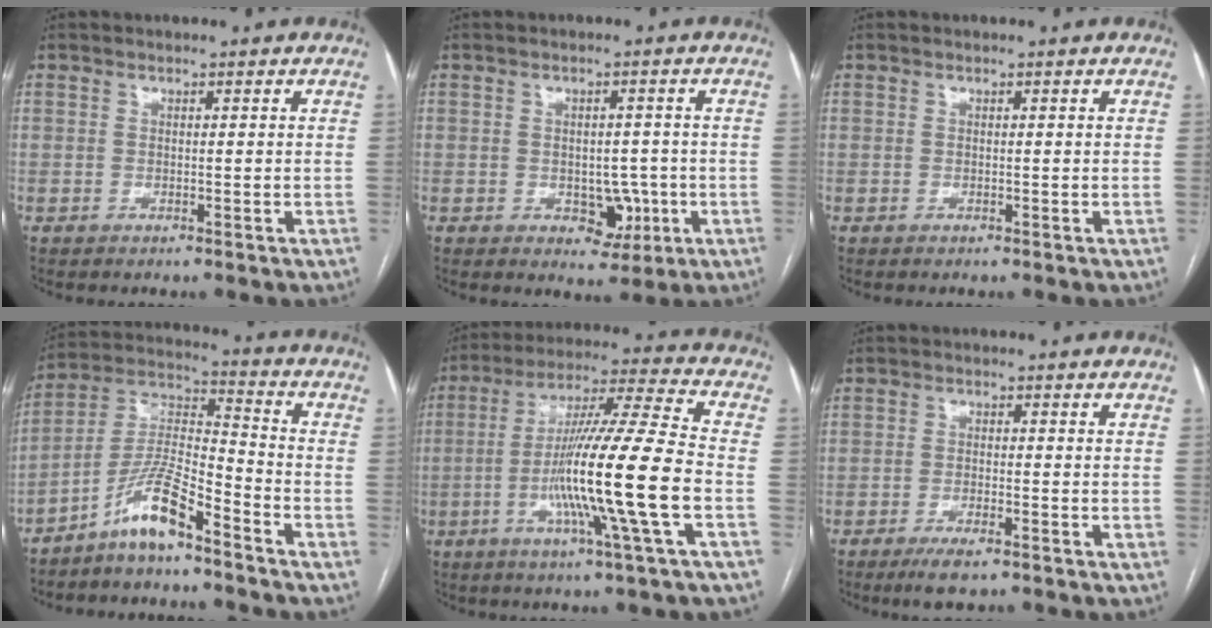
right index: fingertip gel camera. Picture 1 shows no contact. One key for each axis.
{"total": 5.0, "fx": -1.3, "fy": 3.3, "fz": 3.5, "tx": -0.036, "ty": 0.007, "tz": -0.007}
{"total": 0.0}
{"total": 9.7, "fx": -6.9, "fy": 1.4, "fz": 6.8, "tx": -0.146, "ty": 0.009, "tz": -0.134}
{"total": 17.4, "fx": -4.3, "fy": -1.6, "fz": 16.8, "tx": -0.304, "ty": -0.009, "tz": -0.087}
{"total": 4.4, "fx": -3.0, "fy": 0.9, "fz": 3.0, "tx": -0.059, "ty": -0.006, "tz": -0.049}